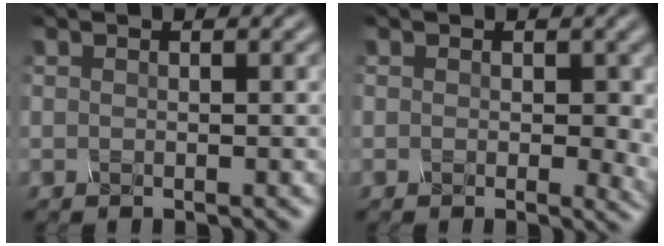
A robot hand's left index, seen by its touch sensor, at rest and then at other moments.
{"total": 3.2, "force": [0.3, 2.0, 2.5], "torque": [-0.023, -0.005, -0.001]}